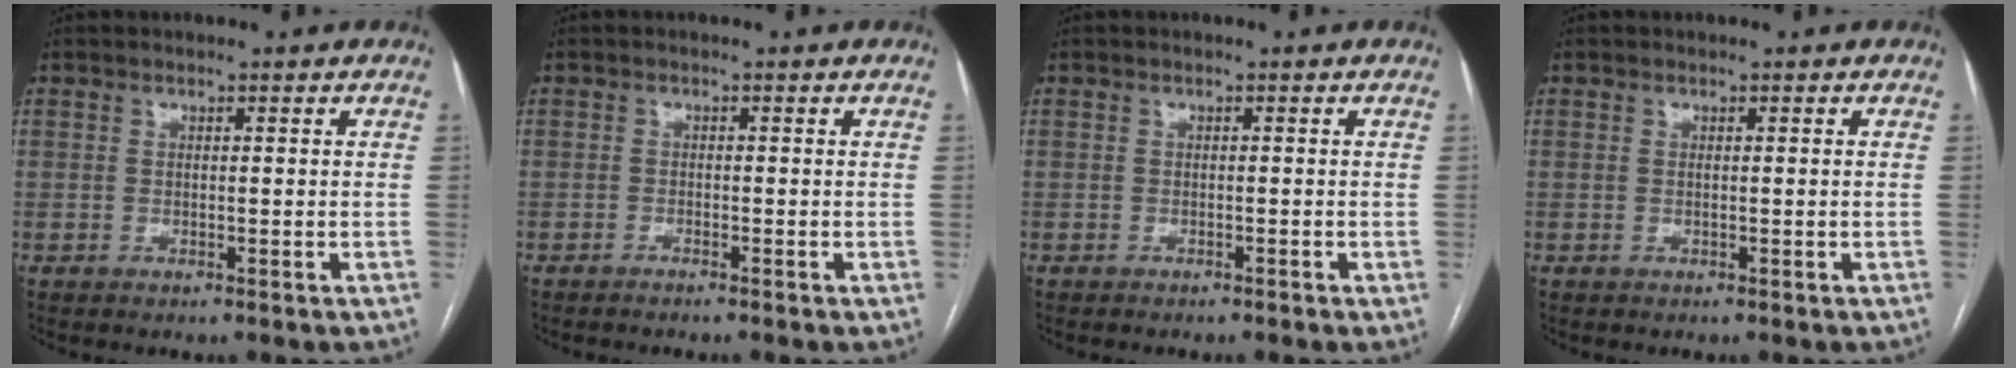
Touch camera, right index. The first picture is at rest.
{"total": 0.6, "force": [-0.6, -0.1, 0.2], "torque": [-0.005, 0.000, -0.011]}
{"total": 0.5, "force": [-0.5, 0.1, 0.2], "torque": [-0.005, 0.000, -0.009]}
{"total": 0.0}